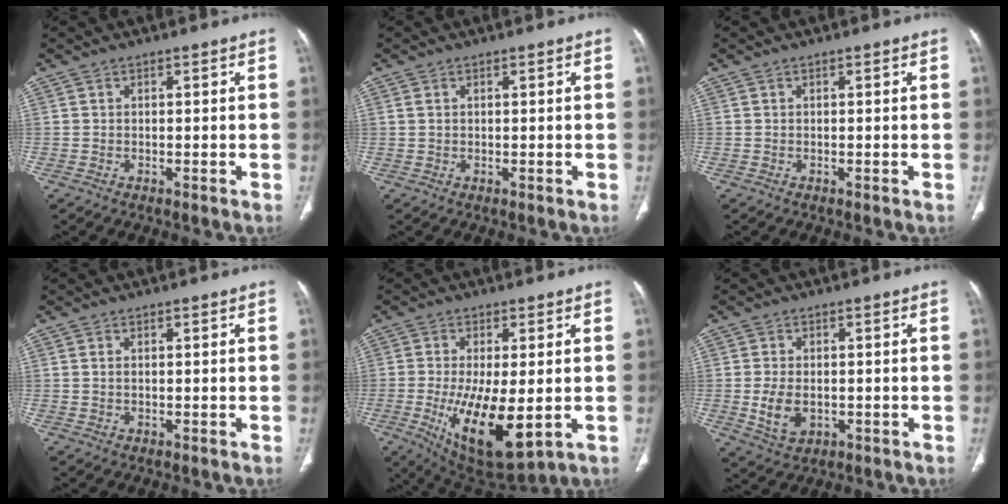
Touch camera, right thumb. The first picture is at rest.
{"total": 0.8, "force": [0.3, 0.5, 0.5], "torque": [-0.015, 0.006, 0.010]}
{"total": 0.0}
{"total": 0.8, "force": [0.1, 0.4, 0.6], "torque": [-0.018, 0.004, 0.005]}
{"total": 14.8, "force": [-3.0, 5.7, 13.4], "torque": [-0.234, -0.027, -0.030]}
{"total": 6.1, "force": [-0.9, 4.1, 4.5], "torque": [-0.082, -0.004, -0.006]}